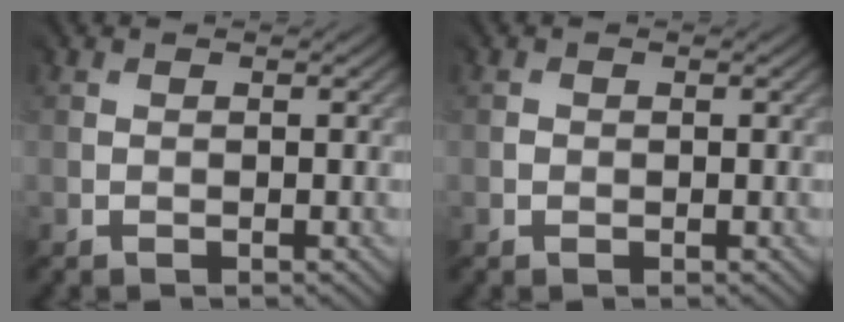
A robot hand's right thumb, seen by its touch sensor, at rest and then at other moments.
{"total": 0.7, "force": [-0.1, 0.7, -0.2], "torque": [0.007, 0.001, -0.002]}